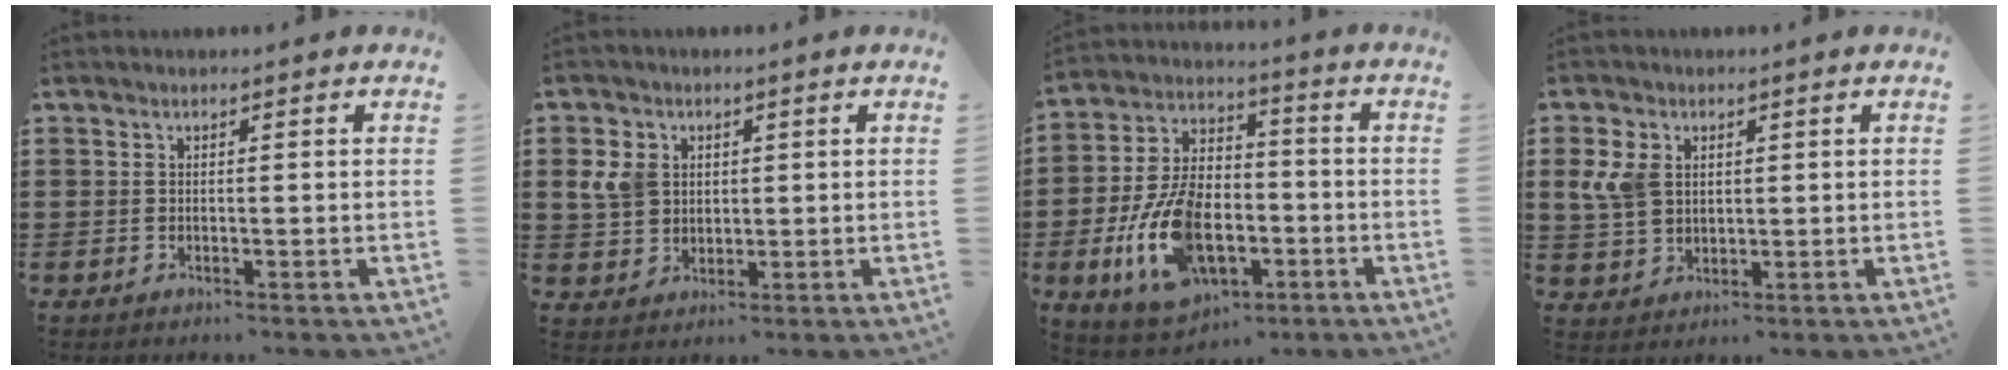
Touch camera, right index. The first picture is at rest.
{"total": 5.3, "force": [1.3, 4.6, 2.5], "torque": [-0.087, 0.008, 0.016]}
{"total": 13.7, "force": [-4.1, 8.4, 10.0], "torque": [-0.231, 0.007, -0.073]}
{"total": 5.5, "force": [1.4, 4.1, 3.3], "torque": [-0.100, 0.007, 0.020]}